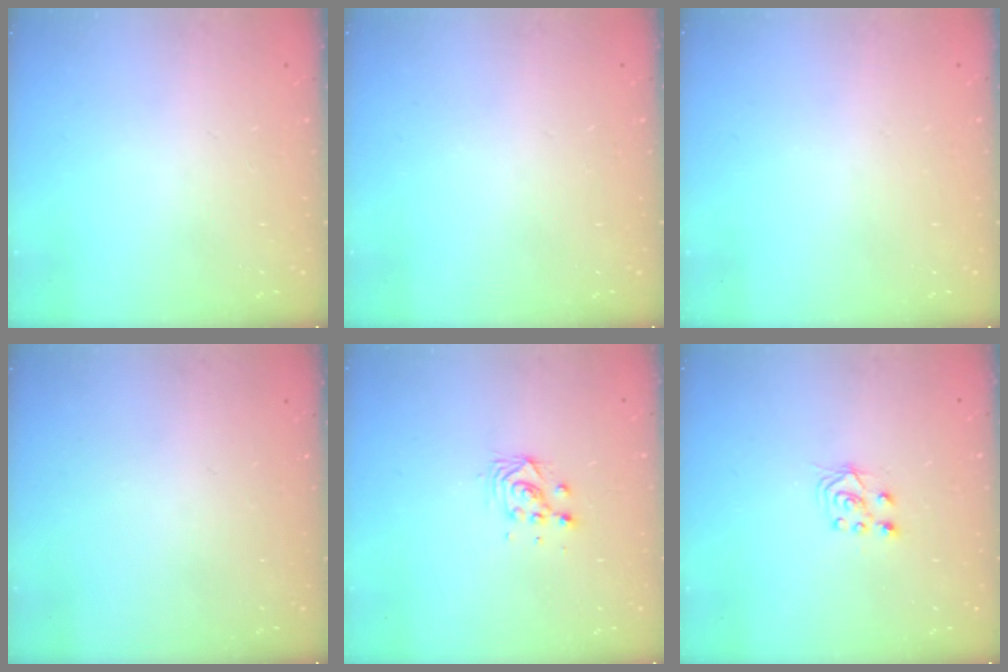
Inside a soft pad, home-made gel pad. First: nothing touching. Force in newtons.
{"total": 0.0}
{"total": 0.0}
{"total": 0.0}
{"total": 4.8, "press": 4.8, "slide": 0.3}
{"total": 5.5, "press": 5.5, "slide": 0.4}